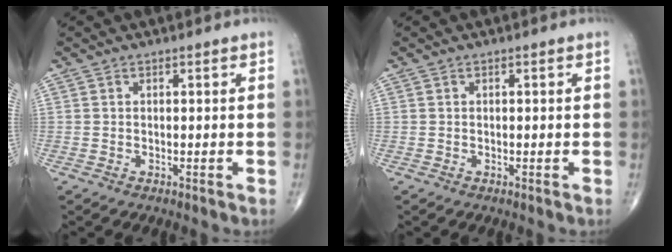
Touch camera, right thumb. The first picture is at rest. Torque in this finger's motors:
{"motor_torque": [-0.32, -0.02, -0.04, 0.14, -0.03]}